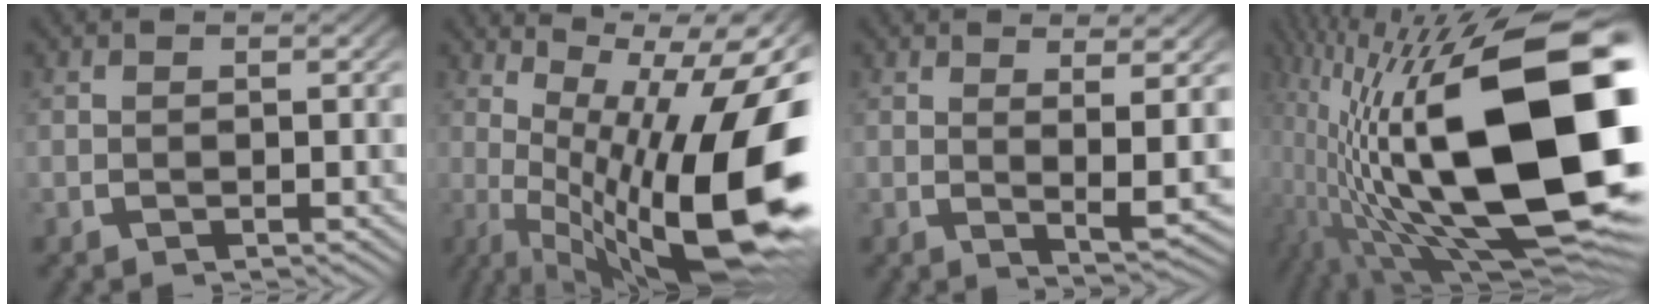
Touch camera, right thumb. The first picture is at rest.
{"total": 19.9, "force": [-1.0, 10.2, 17.0], "torque": [-0.255, -0.051, 0.018]}
{"total": 4.2, "force": [1.3, 0.7, 3.9], "torque": [-0.069, -0.012, 0.028]}
{"total": 27.4, "force": [-4.0, 13.2, 23.7], "torque": [-0.411, -0.086, -0.009]}